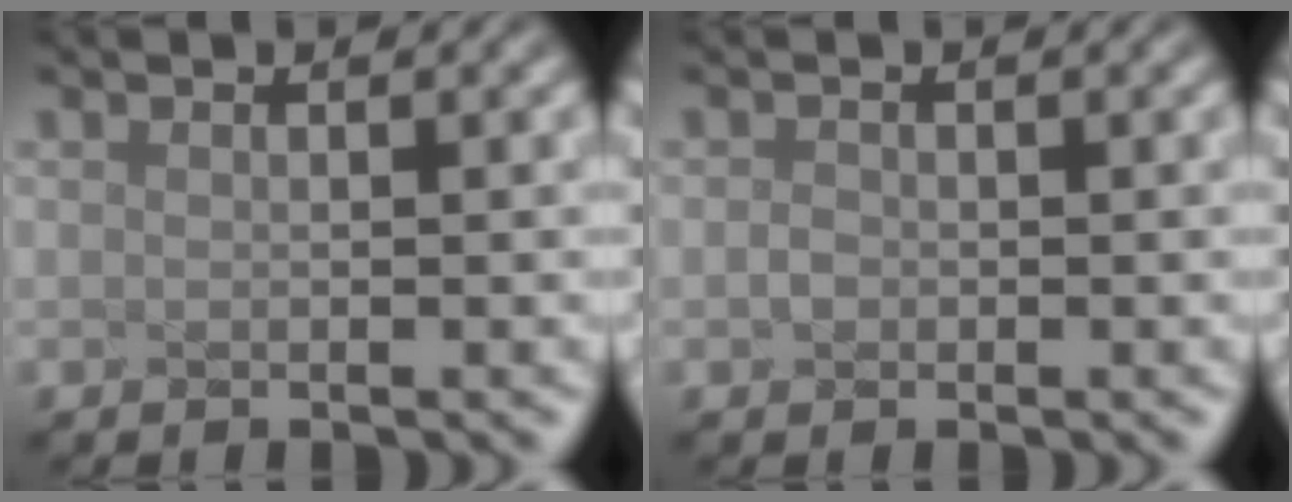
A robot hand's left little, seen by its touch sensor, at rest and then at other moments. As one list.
[{"total": 1.8, "force": [-1.2, -0.8, -1.0], "torque": [-0.020, -0.001, 0.021]}]